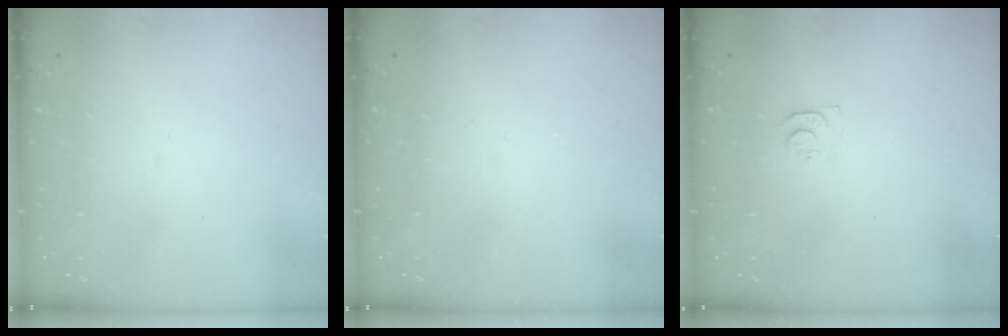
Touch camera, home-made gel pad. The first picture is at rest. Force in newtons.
{"total": 2.2, "press": 2.1, "slide": 0.4}
{"total": 3.7, "press": 3.6, "slide": 0.4}